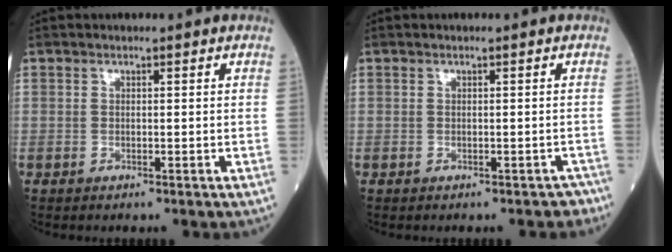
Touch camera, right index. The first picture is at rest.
{"total": 2.6, "force": [-2.1, 1.3, 0.9], "torque": [0.003, 0.003, -0.021]}